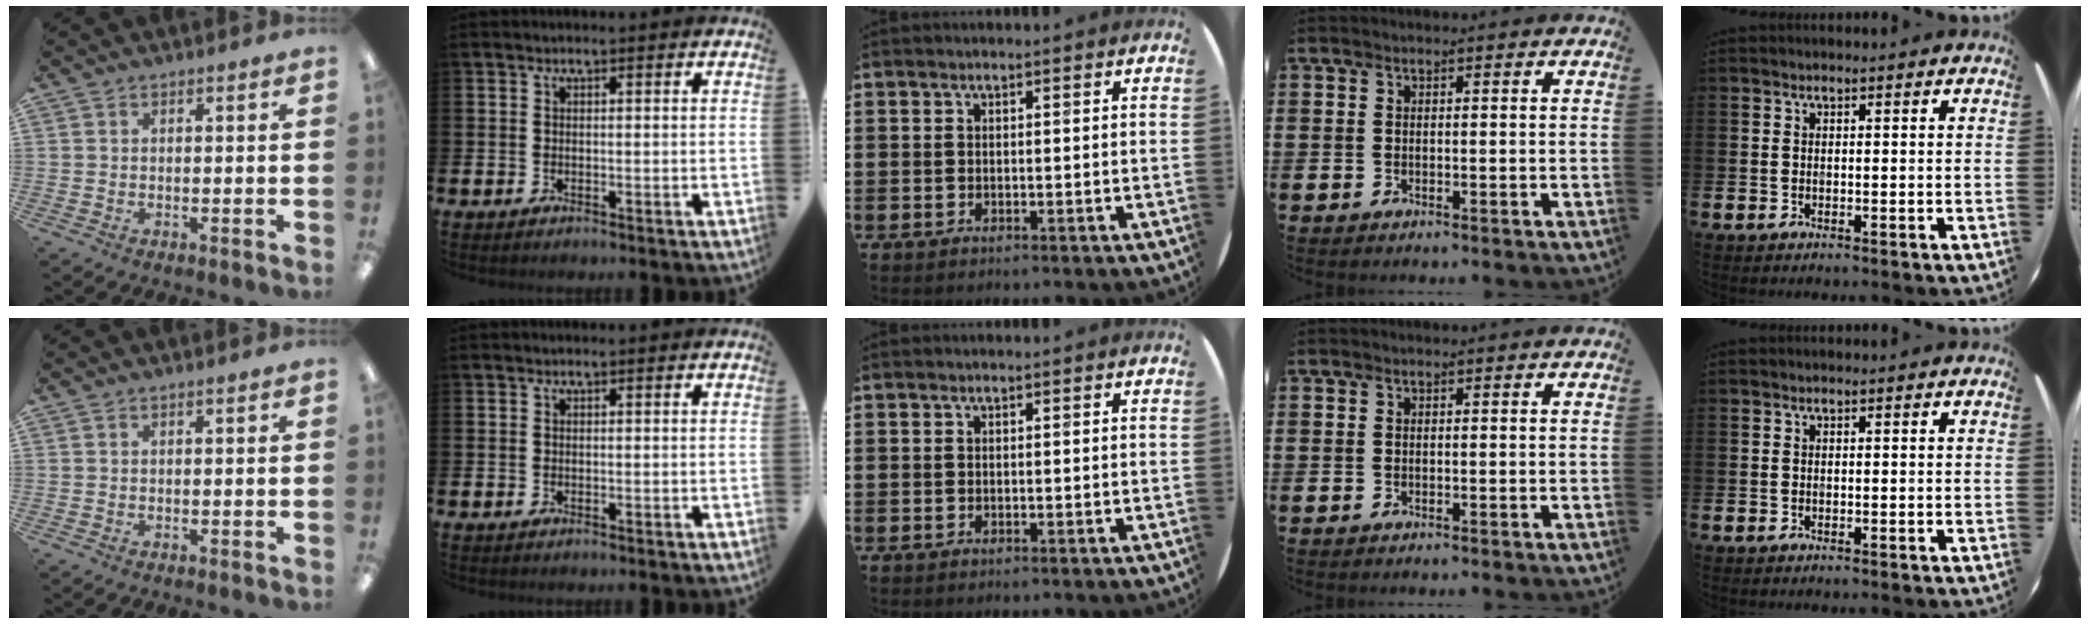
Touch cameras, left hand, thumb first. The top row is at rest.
{}